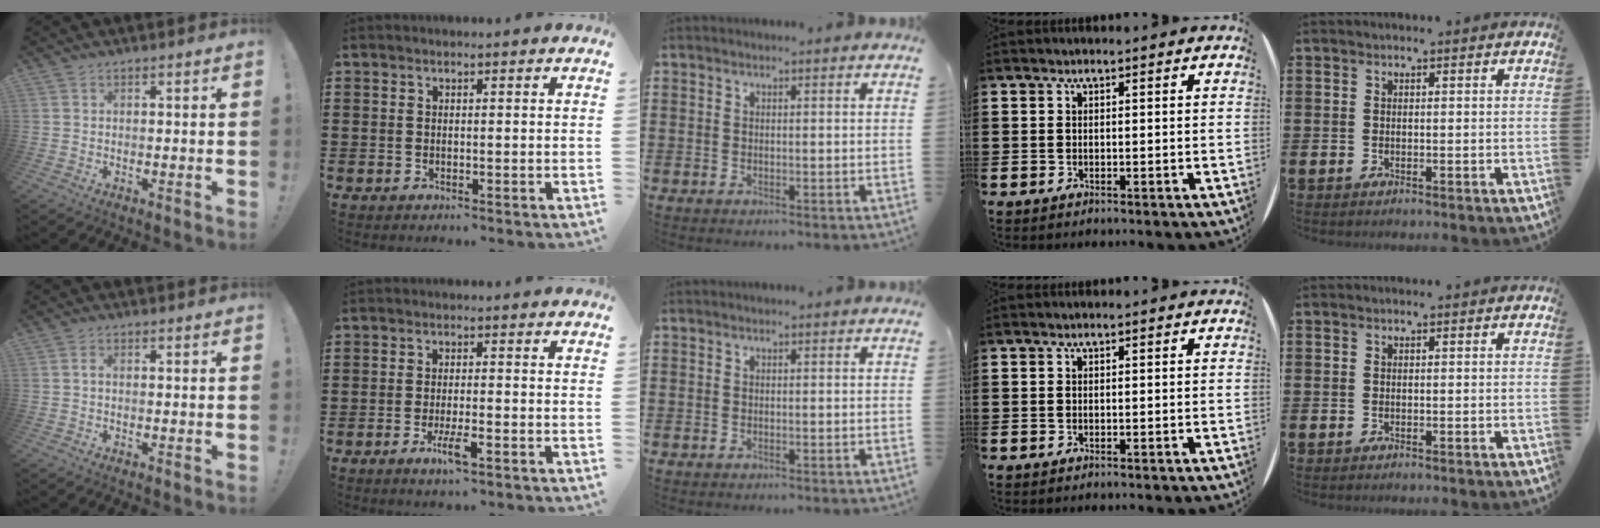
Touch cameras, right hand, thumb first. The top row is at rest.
{"thumb": {"total": 1.2, "force": [-0.1, 0.6, 1.0], "torque": [-0.021, 0.004, -0.003]}, "index": {"total": 4.2, "force": [-2.2, 0.7, 3.5], "torque": [-0.075, -0.011, -0.043]}}